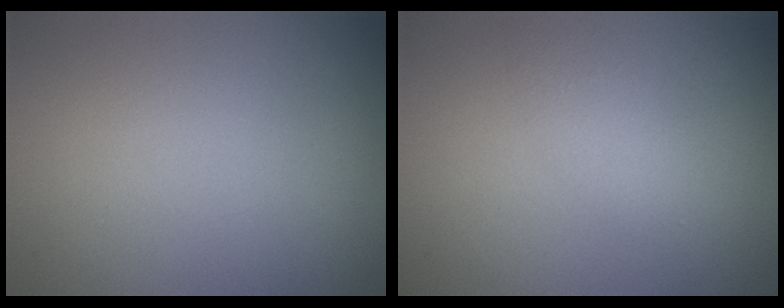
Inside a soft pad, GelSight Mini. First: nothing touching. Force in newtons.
{"total": 1.8, "press": 1.8, "slide": 0.0}